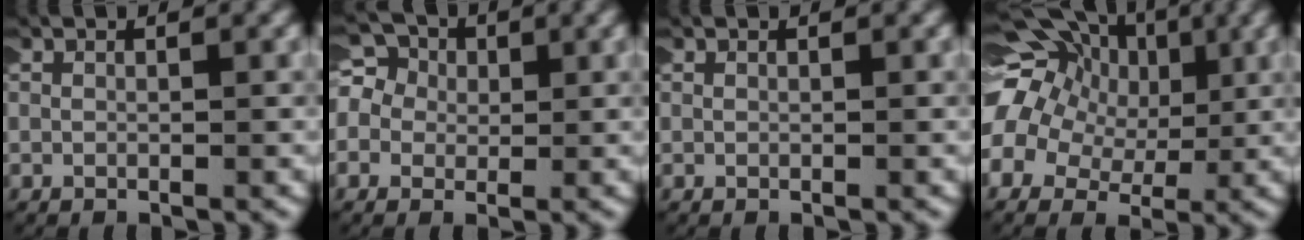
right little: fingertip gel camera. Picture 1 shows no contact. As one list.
[{"total": 7.3, "force": [1.2, 6.6, 3.0], "torque": [-0.091, -0.008, 0.008]}, {"total": 0.0}, {"total": 13.0, "force": [3.9, 10.1, 7.2], "torque": [-0.165, 0.011, 0.053]}]